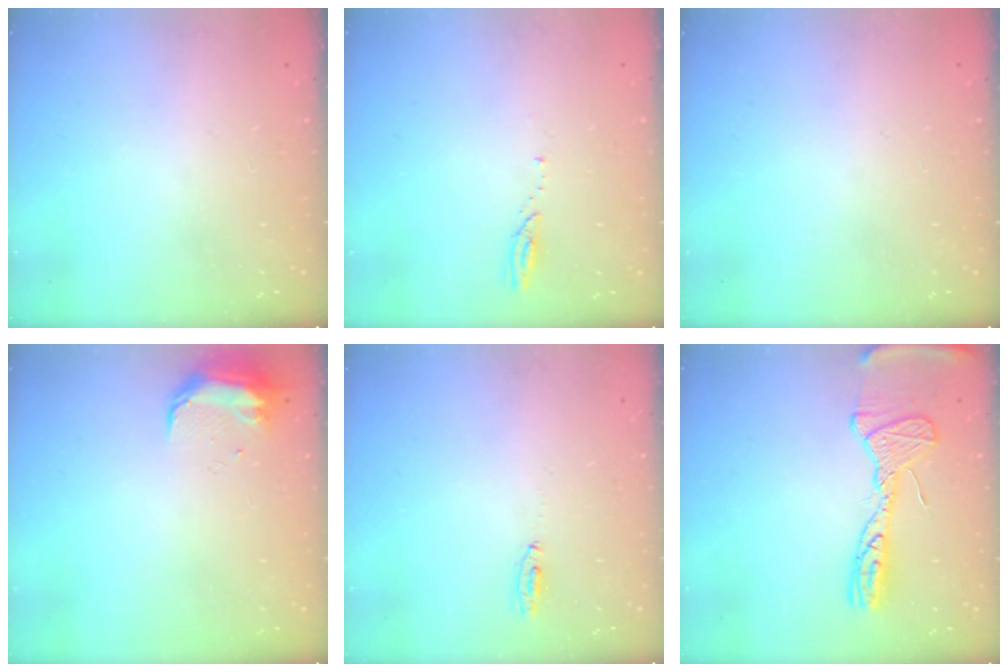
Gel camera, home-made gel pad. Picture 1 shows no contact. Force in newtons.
{"total": 4.4, "press": 4.3, "slide": 0.7}
{"total": 0.0}
{"total": 9.4, "press": 9.4, "slide": 0.4}
{"total": 3.4, "press": 3.0, "slide": 1.6}
{"total": 14.0, "press": 14.0, "slide": 1.3}